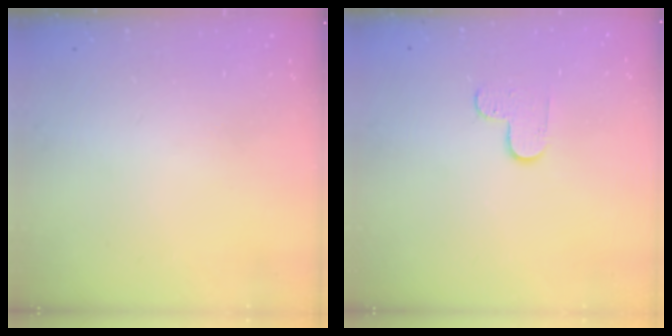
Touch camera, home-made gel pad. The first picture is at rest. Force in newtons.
{"total": 5.8, "press": 5.8, "slide": 0.6}